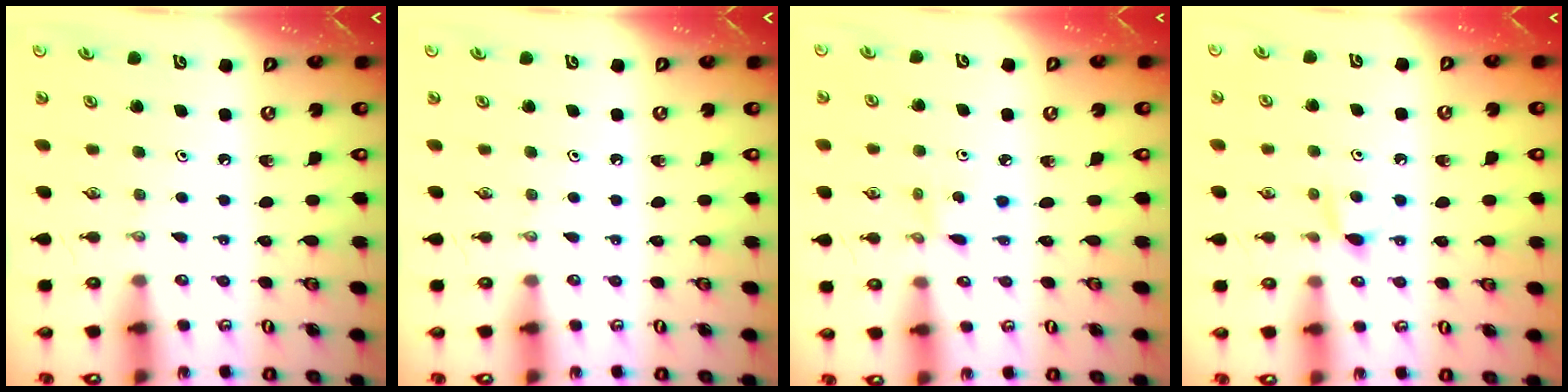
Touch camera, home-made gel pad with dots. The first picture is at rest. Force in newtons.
{"total": 0.0}
{"total": 2.8, "press": 2.8, "slide": 0.3}
{"total": 5.5, "press": 5.5, "slide": 0.7}